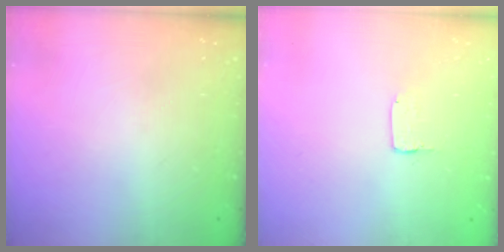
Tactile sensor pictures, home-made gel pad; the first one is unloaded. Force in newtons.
{"total": 2.0, "press": 2.0, "slide": 0.1}